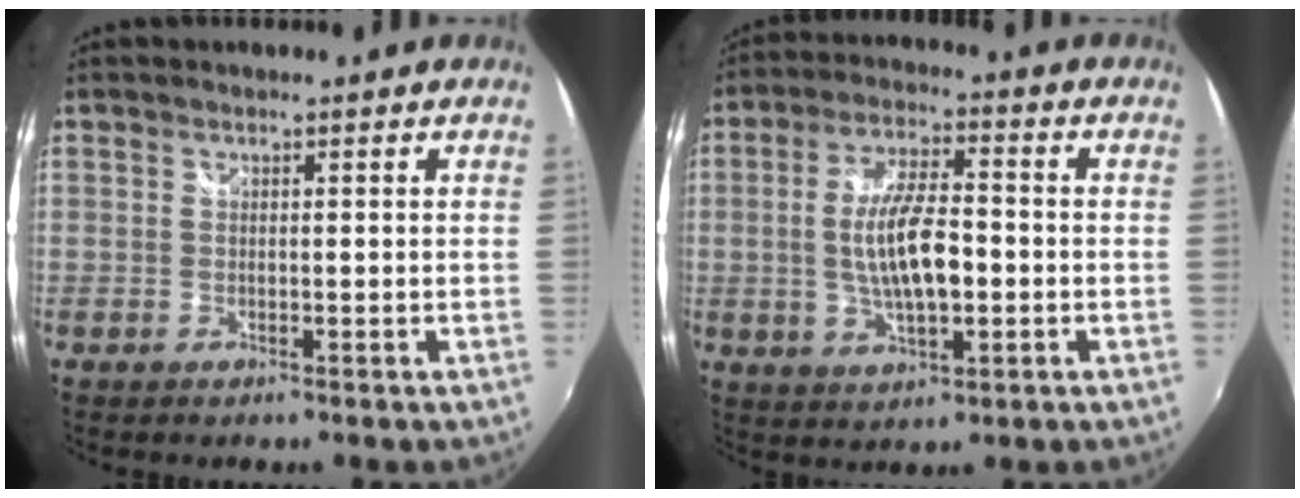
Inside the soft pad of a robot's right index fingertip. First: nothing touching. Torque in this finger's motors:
{"motor_torque": [1.89, 0.25, 0.64, 0.21]}